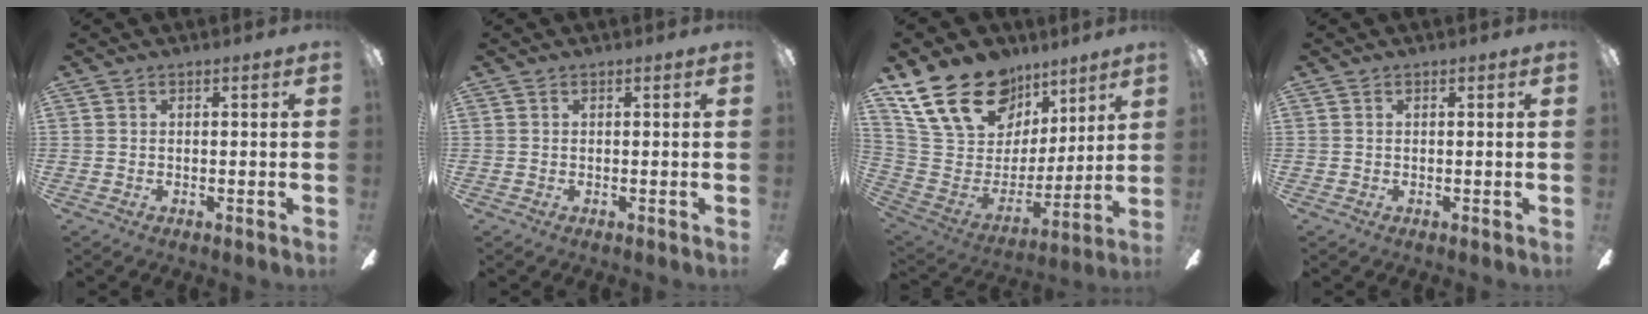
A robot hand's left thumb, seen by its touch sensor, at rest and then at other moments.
{"total": 0.0}
{"total": 23.5, "force": [15.3, 14.0, 11.1], "torque": [-0.204, -0.076, 0.292]}
{"total": 0.0}